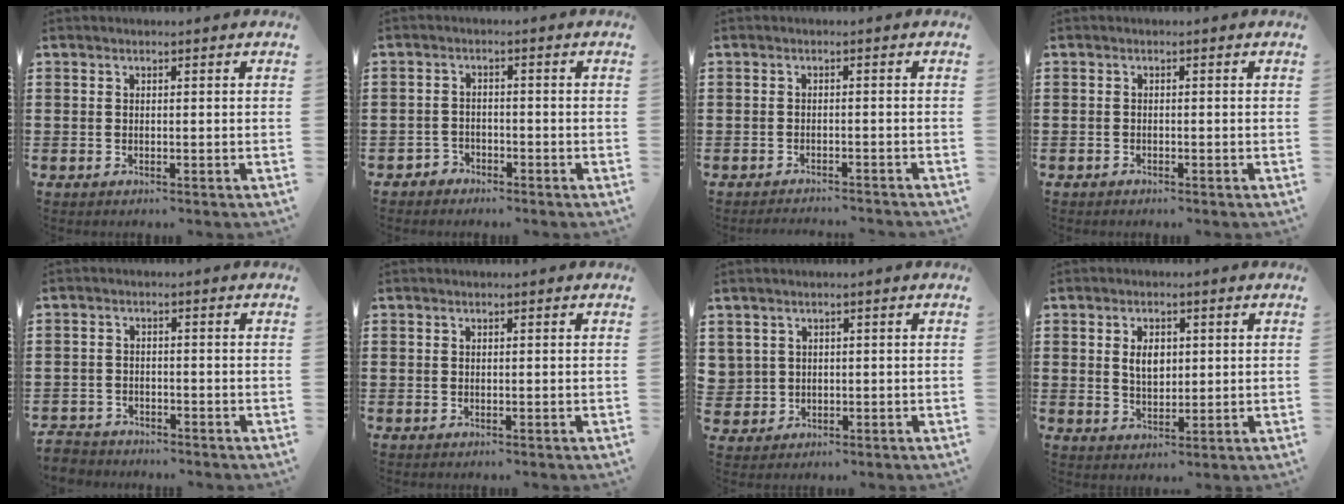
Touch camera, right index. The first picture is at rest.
{"total": 2.0, "force": [-1.7, 0.9, 0.0], "torque": [-0.008, 0.003, -0.039]}
{"total": 1.7, "force": [-1.7, -0.3, 0.1], "torque": [-0.004, 0.001, -0.034]}
{"total": 0.6, "force": [-0.6, 0.3, 0.0], "torque": [-0.002, 0.002, -0.013]}
{"total": 2.5, "force": [-2.4, 0.4, -0.2], "torque": [-0.005, -0.002, -0.054]}
{"total": 0.0}
{"total": 1.8, "force": [0.8, 1.6, -0.1], "torque": [-0.008, 0.009, 0.013]}
{"total": 4.0, "force": [0.9, 2.5, 3.0], "torque": [-0.058, 0.010, 0.012]}